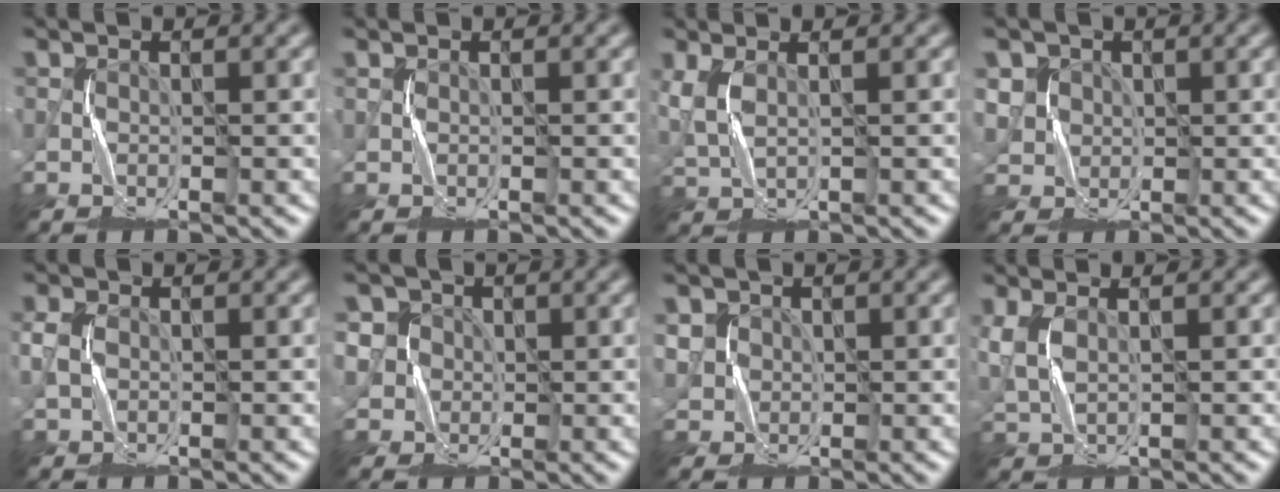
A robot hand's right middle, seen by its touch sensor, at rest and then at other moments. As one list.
[{"total": 0.0}, {"total": 2.7, "force": [1.1, 0.8, 2.3], "torque": [-0.074, 0.001, 0.028]}, {"total": 2.8, "force": [1.0, 2.5, 0.5], "torque": [-0.037, -0.005, 0.031]}, {"total": 1.6, "force": [0.0, 1.2, 1.0], "torque": [-0.034, 0.002, -0.002]}, {"total": 4.7, "force": [1.7, 4.2, 1.0], "torque": [-0.028, 0.014, 0.020]}, {"total": 2.2, "force": [0.7, 2.1, 0.4], "torque": [-0.033, -0.005, 0.021]}, {"total": 2.8, "force": [1.0, 1.1, 2.4], "torque": [-0.077, 0.001, 0.026]}]